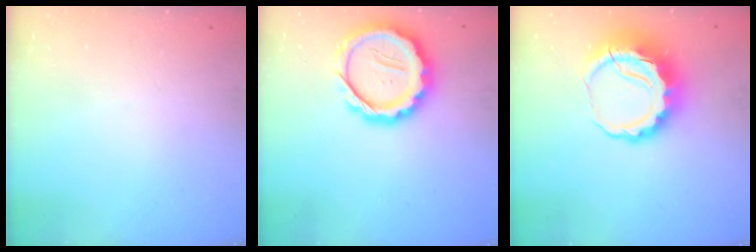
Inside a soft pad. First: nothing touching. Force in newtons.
{"total": 15.1, "press": 14.8, "slide": 2.9}
{"total": 8.5, "press": 8.2, "slide": 2.1}